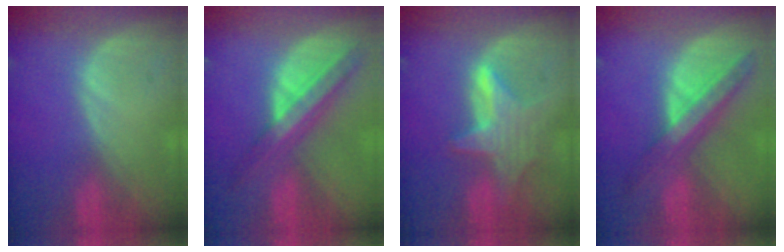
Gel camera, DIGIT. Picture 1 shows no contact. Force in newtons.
{"total": 8.3, "press": 7.1, "slide": 4.4}
{"total": 6.9, "press": 6.4, "slide": 2.5}
{"total": 7.8, "press": 7.2, "slide": 3.0}